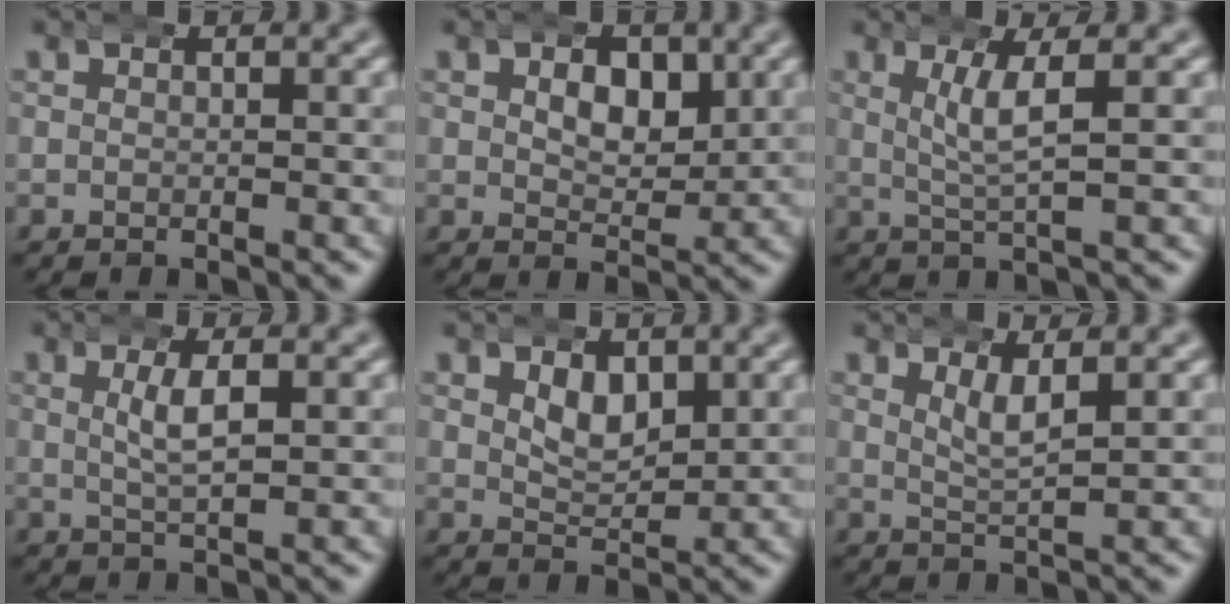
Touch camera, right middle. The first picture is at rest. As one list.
[{"total": 3.9, "force": [1.5, 2.6, 2.6], "torque": [-0.030, -0.008, 0.026]}, {"total": 2.9, "force": [1.1, -0.3, 2.7], "torque": [-0.051, 0.001, 0.022]}, {"total": 2.4, "force": [0.5, 0.2, 2.3], "torque": [-0.045, 0.000, 0.013]}, {"total": 3.0, "force": [1.6, 1.7, 1.9], "torque": [-0.031, -0.014, 0.032]}, {"total": 2.7, "force": [1.6, 0.2, 2.1], "torque": [-0.041, -0.005, 0.033]}]